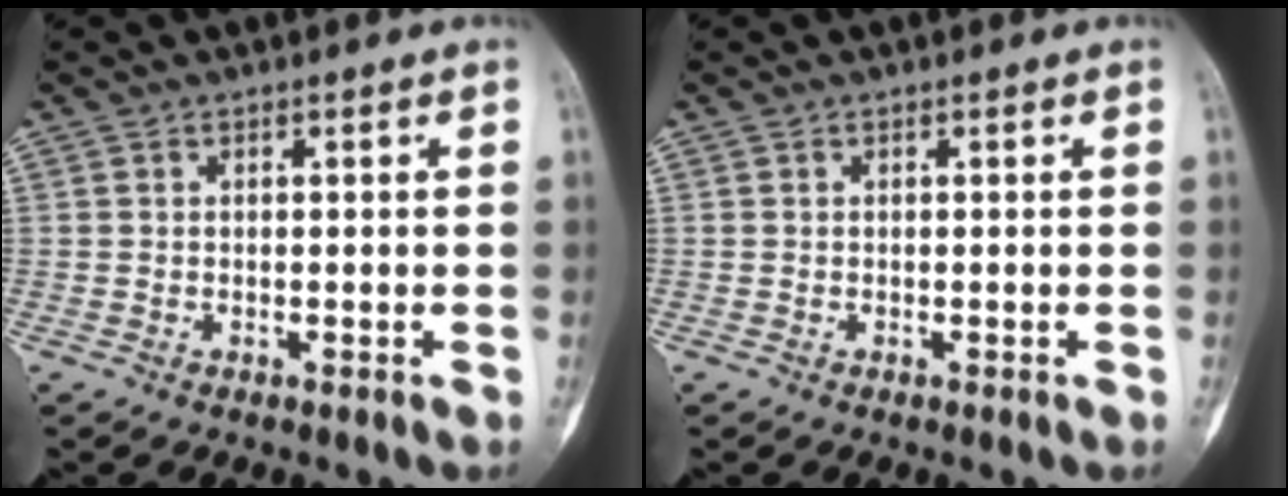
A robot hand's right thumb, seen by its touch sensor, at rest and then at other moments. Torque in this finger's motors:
{"motor_torque": [-0.40, 0.55, -0.08, 0.04, 0.03]}